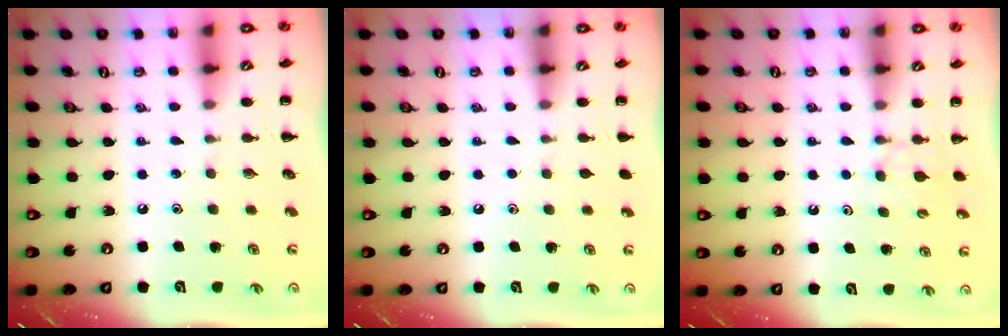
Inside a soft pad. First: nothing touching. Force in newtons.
{"total": 0.6, "press": 0.6, "slide": 0.1}
{"total": 3.7, "press": 3.5, "slide": 1.2}